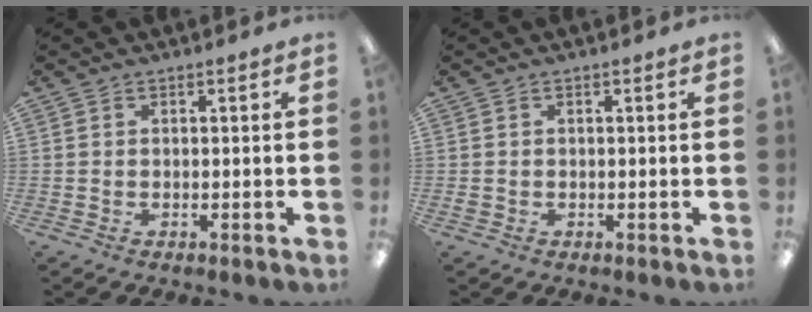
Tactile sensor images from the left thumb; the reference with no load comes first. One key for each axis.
{"total": 1.0, "fx": -0.1, "fy": 0.8, "fz": 0.5, "tx": -0.010, "ty": 0.005, "tz": -0.002}